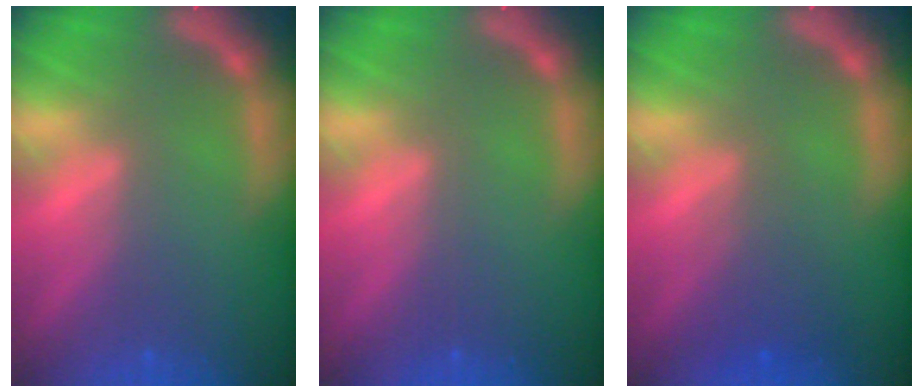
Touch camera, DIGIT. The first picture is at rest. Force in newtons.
{"total": 0.0}
{"total": 2.4}